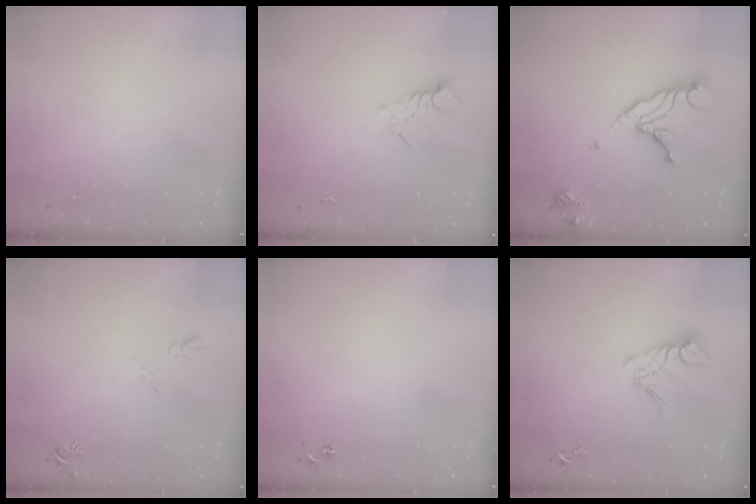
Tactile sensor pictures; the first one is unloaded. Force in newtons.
{"total": 3.8, "press": 3.8, "slide": 0.2}
{"total": 14.9, "press": 14.8, "slide": 1.5}
{"total": 5.3, "press": 5.2, "slide": 0.9}
{"total": 2.9, "press": 2.8, "slide": 0.3}
{"total": 10.9, "press": 10.8, "slide": 0.9}